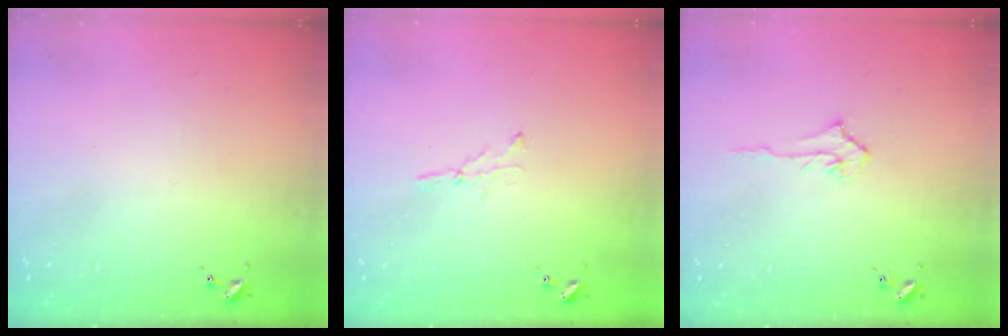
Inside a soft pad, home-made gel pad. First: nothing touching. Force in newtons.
{"total": 3.3, "press": 3.3, "slide": 0.4}
{"total": 4.5, "press": 4.5, "slide": 0.7}